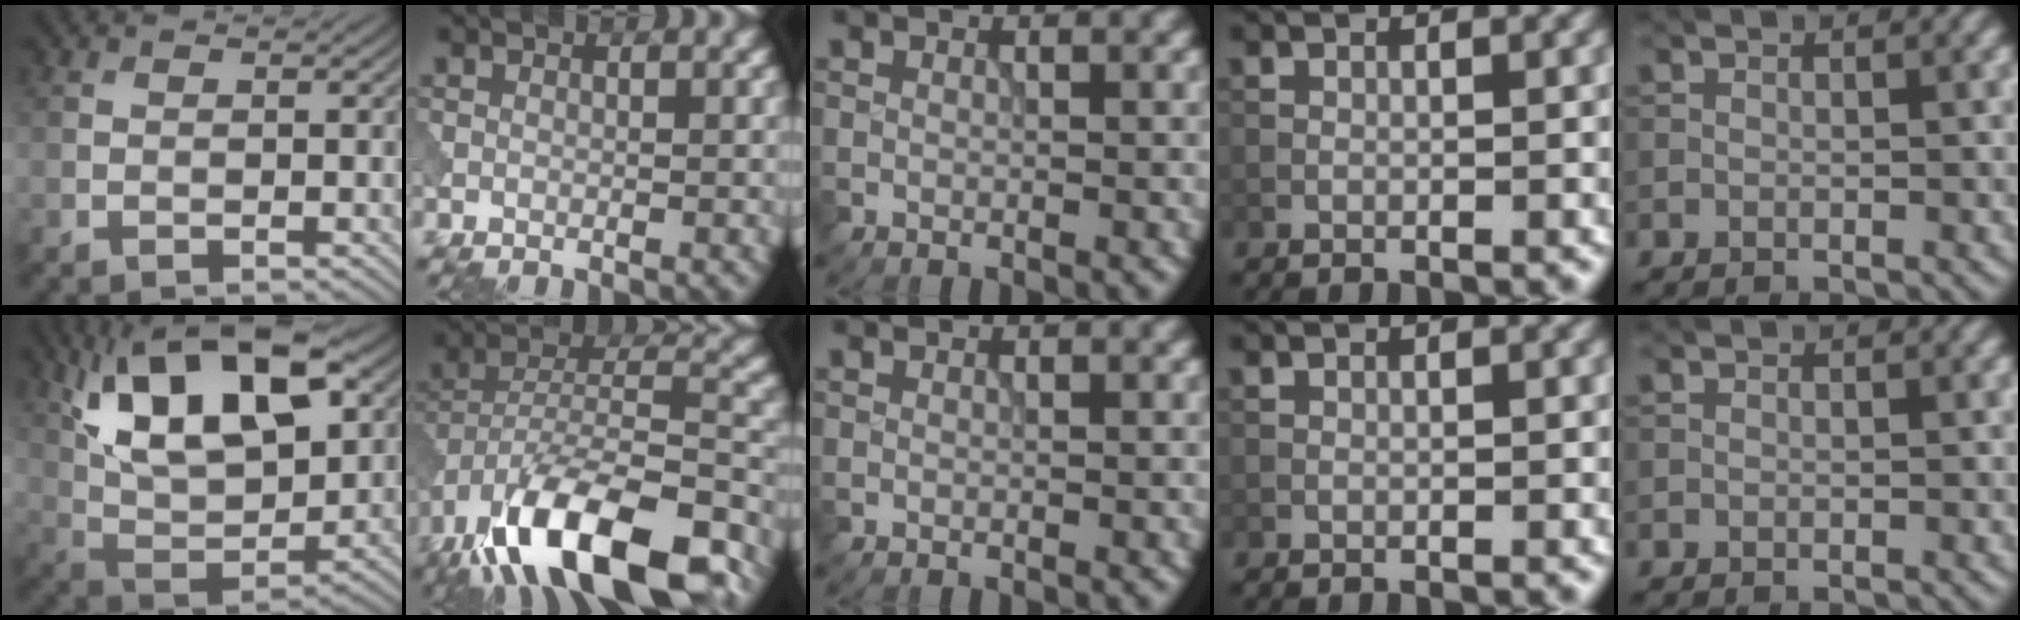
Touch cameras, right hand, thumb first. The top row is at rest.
{"thumb": {"total": 17.9, "force": [8.2, 8.2, 13.6], "torque": [-0.261, 0.016, 0.132]}, "index": {"total": 16.8, "force": [-11.3, 6.1, 10.8], "torque": [-0.205, 0.005, -0.186]}}